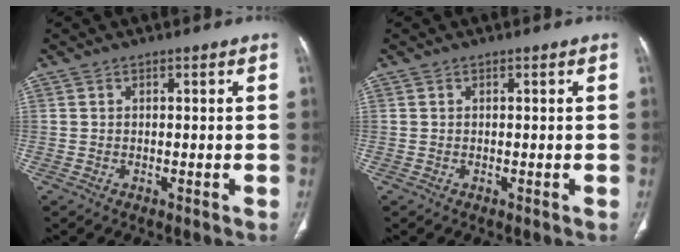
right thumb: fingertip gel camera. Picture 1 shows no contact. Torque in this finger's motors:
{"motor_torque": [0.01, 0.01, -0.28, 0.11, 0.00]}